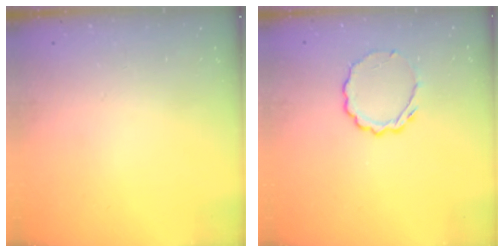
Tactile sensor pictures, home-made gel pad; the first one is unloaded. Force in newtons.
{"total": 5.4, "press": 5.2, "slide": 1.4}